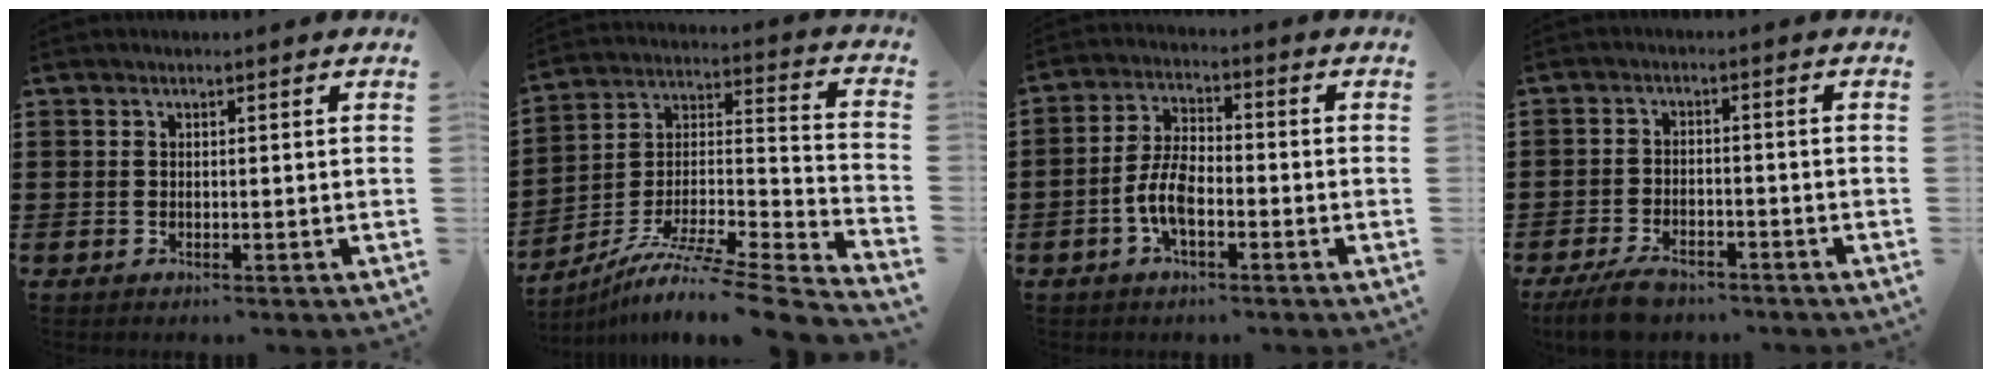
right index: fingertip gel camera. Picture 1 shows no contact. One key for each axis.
{"total": 8.2, "fx": -6.3, "fy": 0.5, "fz": 5.2, "tx": -0.092, "ty": -0.006, "tz": -0.128}
{"total": 6.3, "fx": -2.3, "fy": 2.8, "fz": 5.2, "tx": -0.130, "ty": -0.003, "tz": -0.054}
{"total": 4.5, "fx": -3.9, "fy": 1.3, "fz": 1.8, "tx": -0.041, "ty": 0.002, "tz": -0.076}